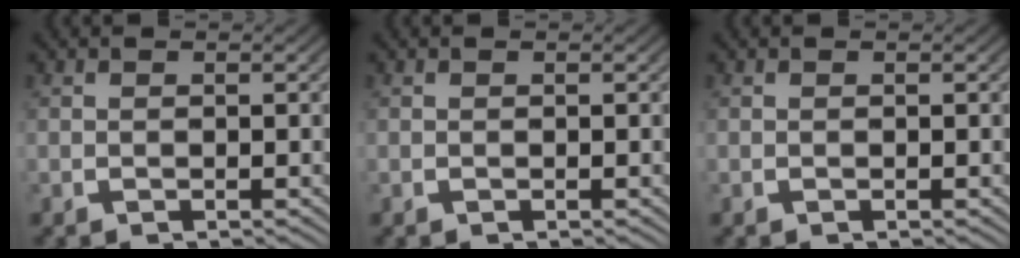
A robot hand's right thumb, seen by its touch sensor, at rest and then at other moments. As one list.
[{"total": 0.0}, {"total": 0.0}]